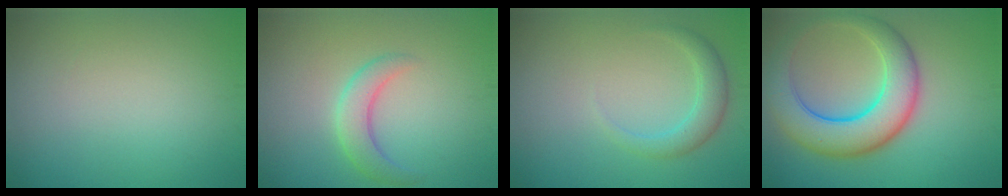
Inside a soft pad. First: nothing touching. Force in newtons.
{"total": 2.8, "press": 2.8, "slide": 0.1}
{"total": 2.4, "press": 2.4, "slide": 0.1}
{"total": 7.8, "press": 7.8, "slide": 0.1}